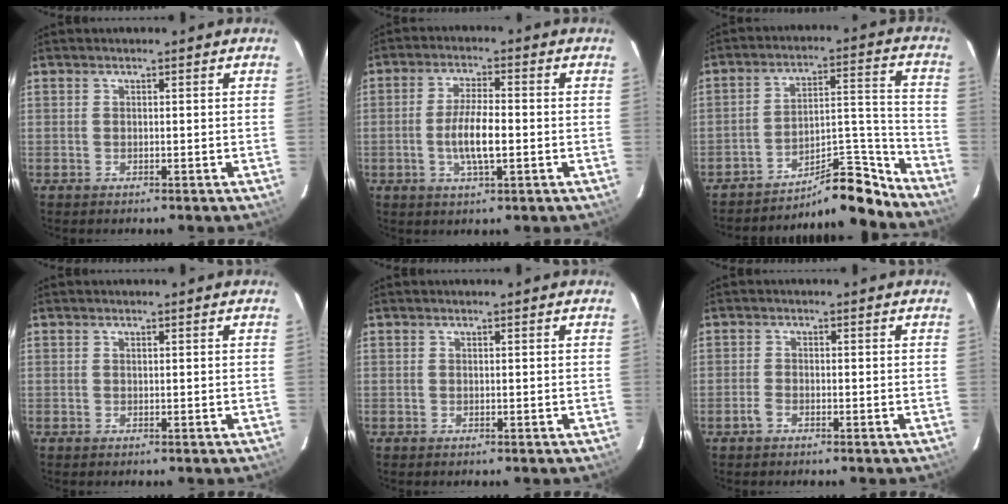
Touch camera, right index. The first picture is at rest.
{"total": 7.0, "force": [-1.4, 1.7, 6.6], "torque": [-0.129, 0.000, -0.027]}
{"total": 14.0, "force": [-13.3, 2.2, 3.9], "torque": [-0.057, 0.047, -0.197]}
{"total": 0.0}
{"total": 0.0}
{"total": 1.7, "force": [-1.1, 0.6, 1.0], "torque": [-0.027, 0.003, -0.025]}